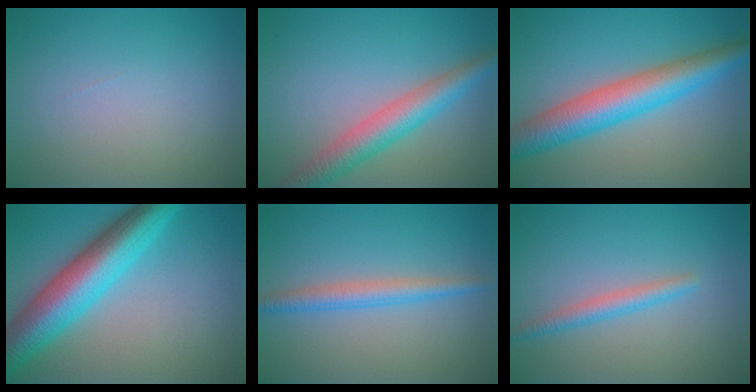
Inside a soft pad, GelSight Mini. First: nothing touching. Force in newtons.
{"total": 4.9, "press": 4.9, "slide": 0.2}
{"total": 7.3, "press": 7.3, "slide": 0.2}
{"total": 9.2, "press": 9.1, "slide": 0.3}
{"total": 2.7, "press": 2.7, "slide": 0.0}
{"total": 2.1, "press": 2.1, "slide": 0.1}